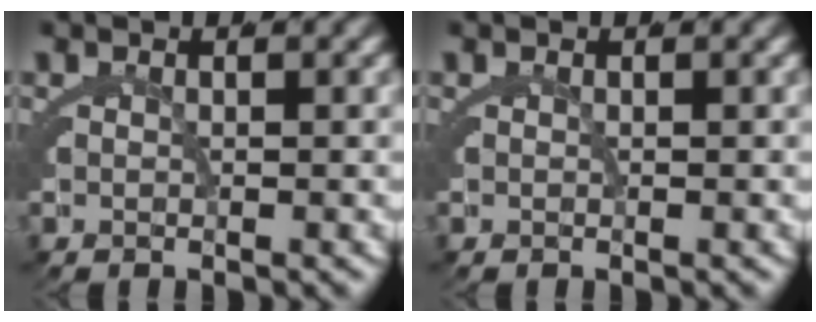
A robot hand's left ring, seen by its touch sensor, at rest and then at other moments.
{"total": 0.0}